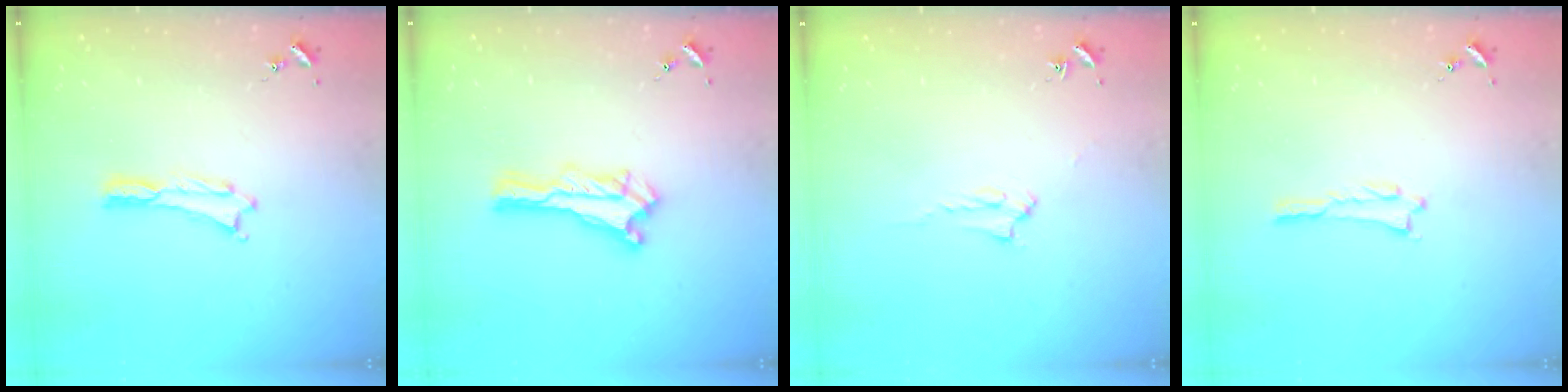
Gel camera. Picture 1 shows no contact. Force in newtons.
{"total": 0.6, "press": 0.5, "slide": 0.2}
{"total": 2.0, "press": 2.0, "slide": 0.2}
{"total": 0.0}